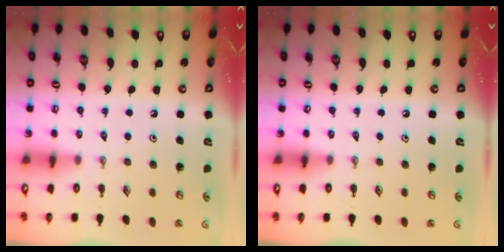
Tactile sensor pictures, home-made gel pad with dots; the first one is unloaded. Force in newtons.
{"total": 0.0}